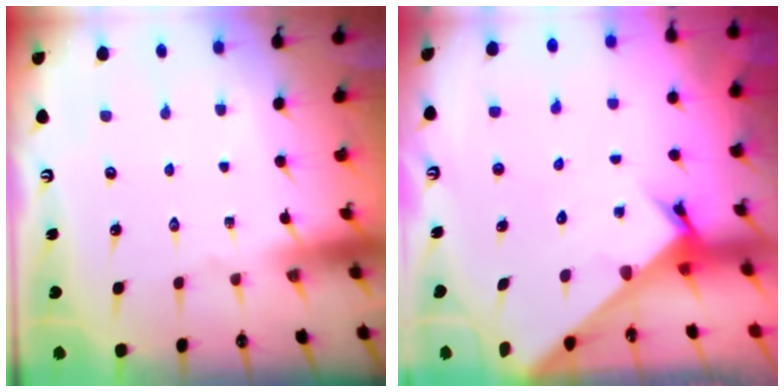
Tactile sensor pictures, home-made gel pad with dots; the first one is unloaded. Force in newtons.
{"total": 2.6, "press": 2.6, "slide": 0.2}